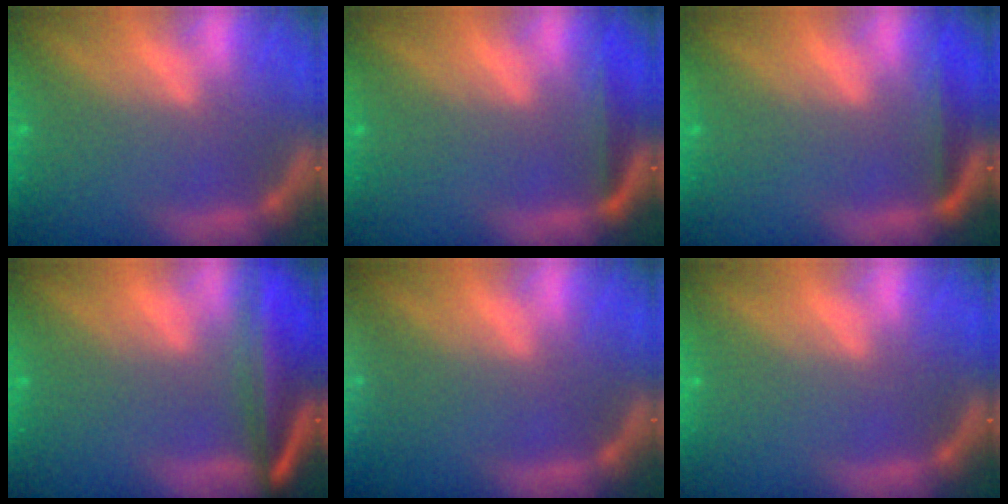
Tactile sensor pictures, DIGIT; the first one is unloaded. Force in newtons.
{"total": 2.5}
{"total": 2.5}
{"total": 9.2}
{"total": 6.9}
{"total": 0.0}